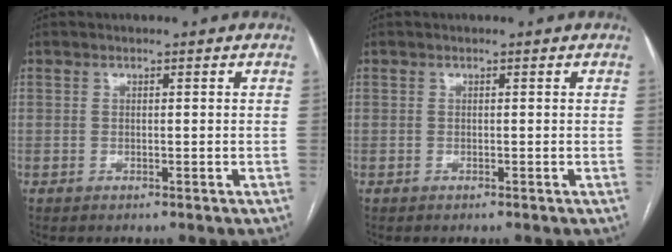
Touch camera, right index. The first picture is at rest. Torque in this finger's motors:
{"motor_torque": [0.32, 0.16, -0.01, 0.01]}